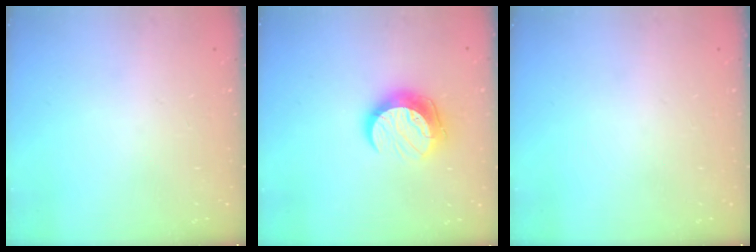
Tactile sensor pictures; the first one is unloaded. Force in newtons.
{"total": 11.6, "press": 11.5, "slide": 1.0}
{"total": 0.0}